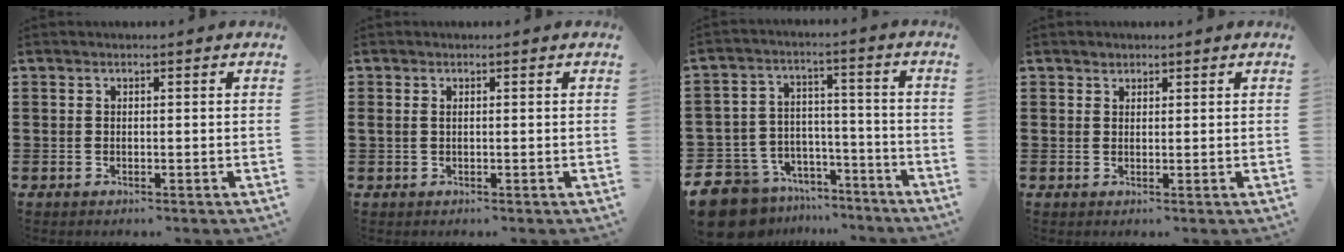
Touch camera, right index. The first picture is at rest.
{"total": 0.6, "force": [0.2, 0.3, 0.5], "torque": [-0.011, 0.002, 0.002]}
{"total": 9.8, "force": [-8.8, 4.1, 1.7], "torque": [-0.064, 0.025, -0.172]}
{"total": 1.1, "force": [1.0, 0.5, 0.0], "torque": [-0.003, -0.002, 0.020]}